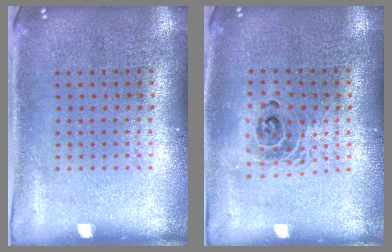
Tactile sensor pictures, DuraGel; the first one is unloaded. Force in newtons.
{"total": 1.5, "press": 1.2, "slide": 0.8}